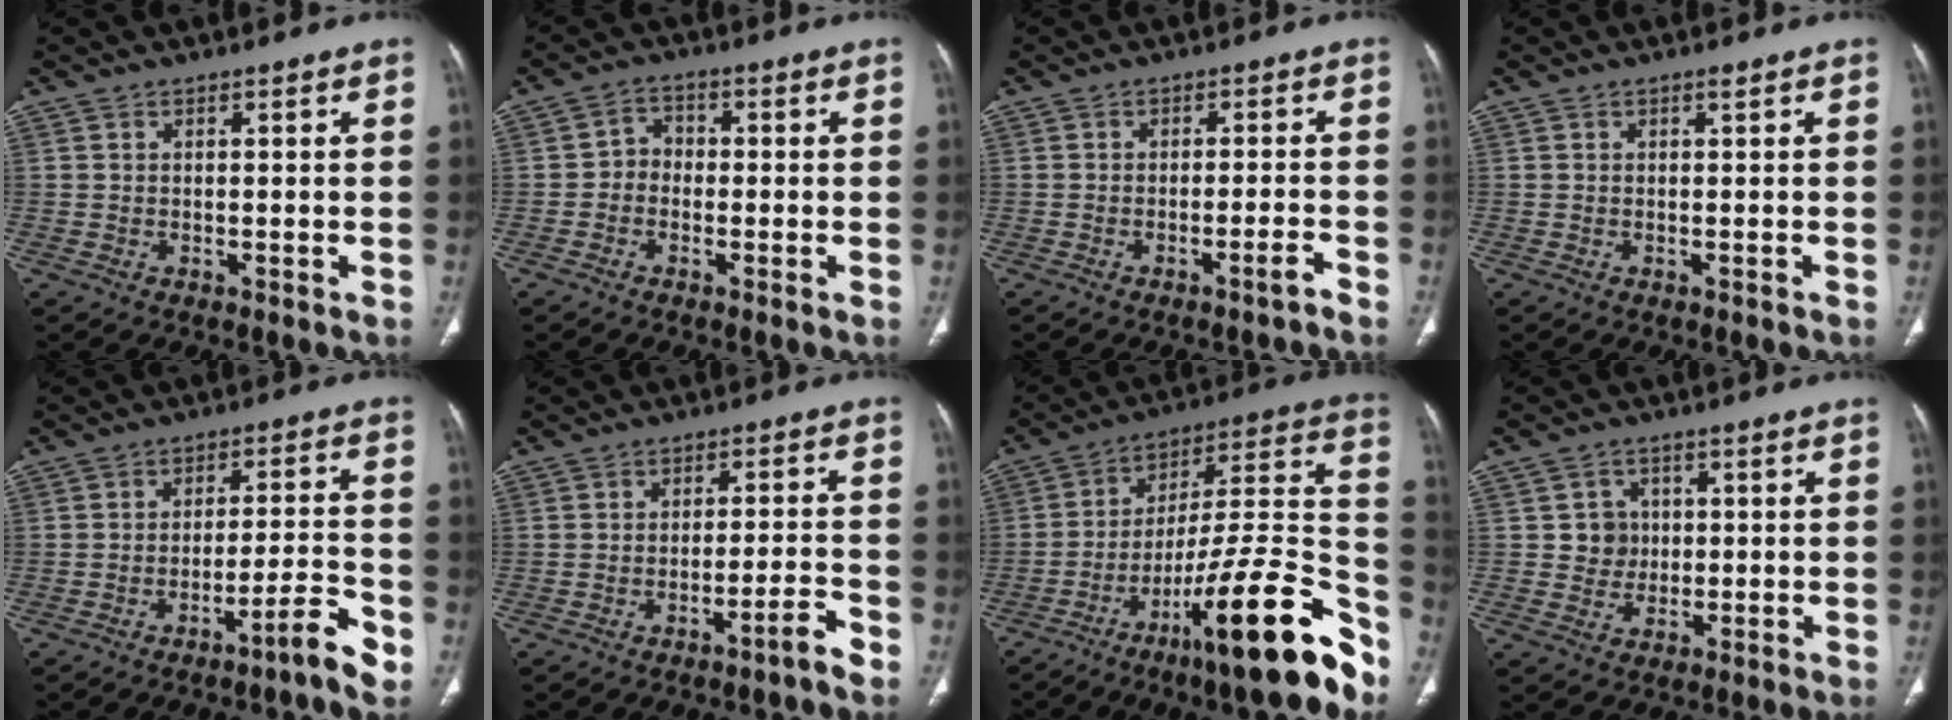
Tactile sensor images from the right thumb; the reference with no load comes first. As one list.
[{"total": 3.2, "force": [-1.0, 2.6, 1.4], "torque": [-0.005, 0.014, -0.028]}, {"total": 2.8, "force": [-2.0, -0.1, 1.9], "torque": [-0.039, 0.012, -0.030]}, {"total": 0.6, "force": [0.1, -0.1, 0.6], "torque": [-0.014, -0.001, 0.002]}, {"total": 7.1, "force": [-4.3, 0.4, 5.6], "torque": [-0.081, 0.033, -0.064]}, {"total": 4.0, "force": [-2.9, -0.2, 2.8], "torque": [-0.050, 0.024, -0.048]}, {"total": 25.4, "force": [-15.1, 4.8, 19.9], "torque": [-0.255, 0.091, -0.236]}, {"total": 4.1, "force": [0.4, 4.0, 0.8], "torque": [0.015, 0.007, 0.005]}]